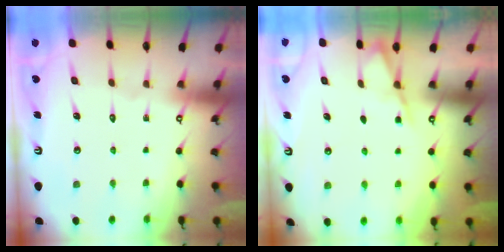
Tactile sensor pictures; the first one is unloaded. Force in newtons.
{"total": 2.8, "press": 2.8, "slide": 0.3}